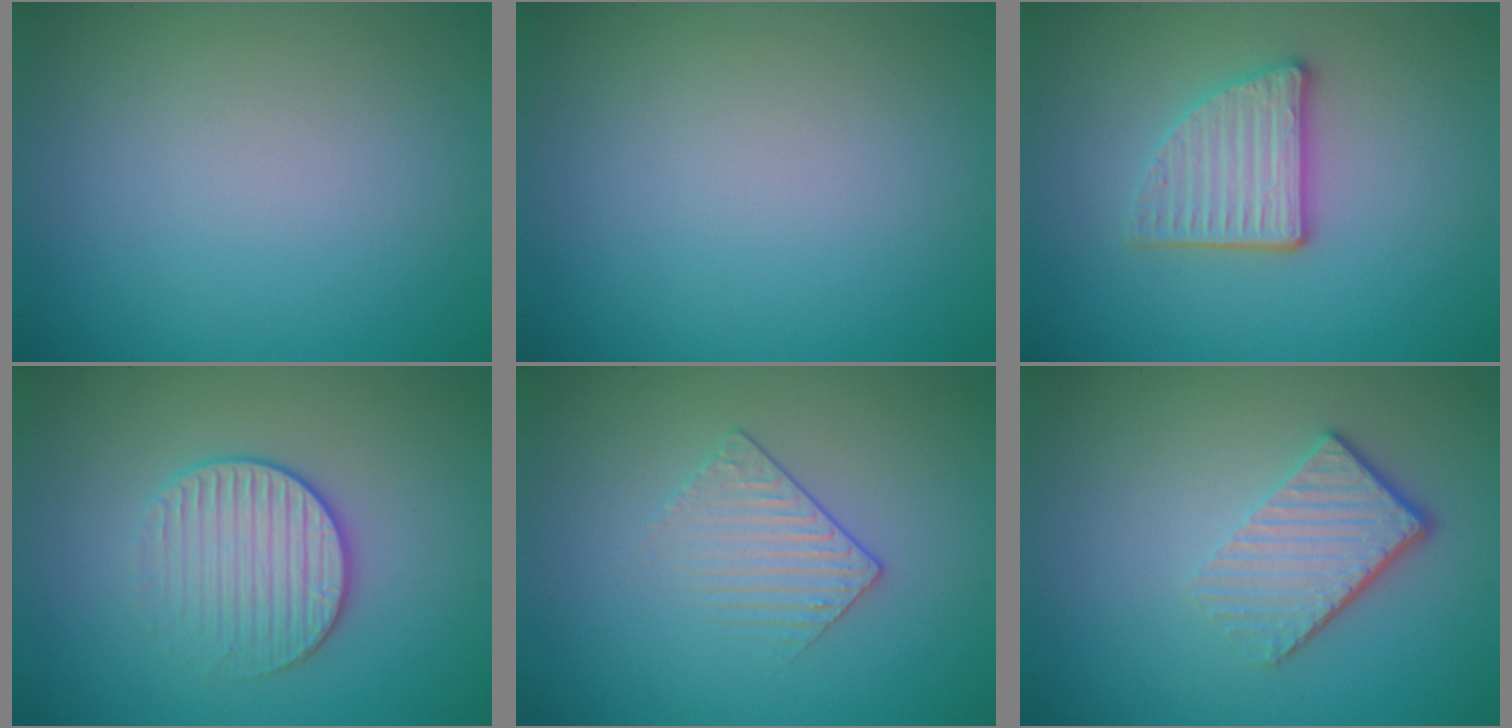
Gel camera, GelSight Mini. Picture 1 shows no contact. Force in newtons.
{"total": 0.0}
{"total": 3.6, "press": 3.0, "slide": 1.9}
{"total": 3.2, "press": 2.9, "slide": 1.5}
{"total": 1.5, "press": 1.0, "slide": 1.1}
{"total": 4.1, "press": 2.8, "slide": 3.0}